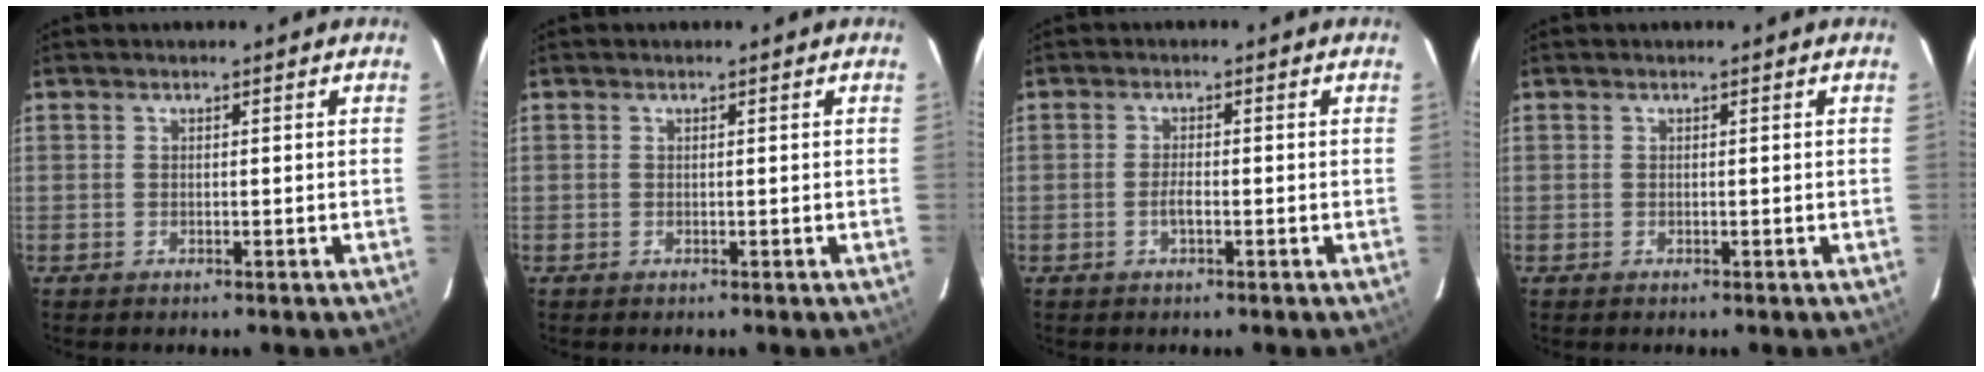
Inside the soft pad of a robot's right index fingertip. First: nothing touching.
{"total": 0.0}
{"total": 1.7, "force": [-0.7, 0.5, 1.4], "torque": [-0.030, 0.000, -0.013]}
{"total": 0.0}